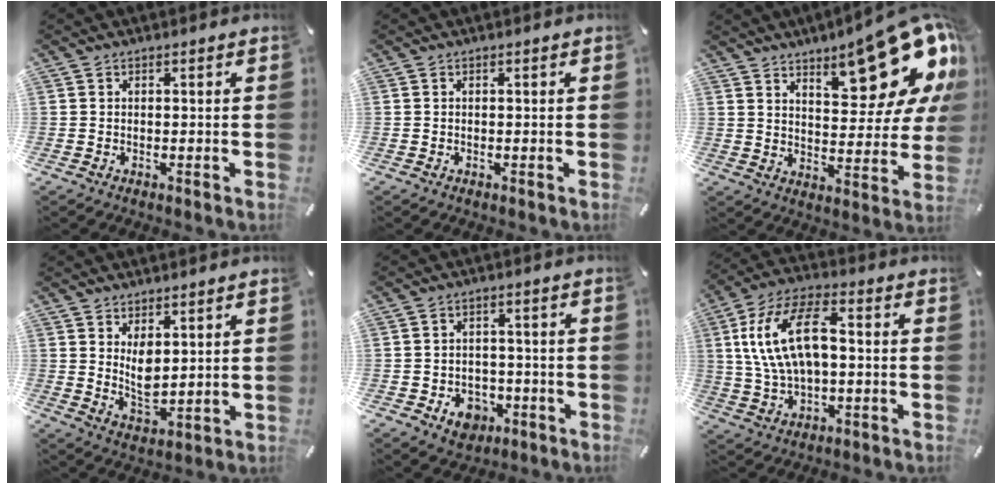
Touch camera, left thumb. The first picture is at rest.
{"total": 0.0}
{"total": 20.0, "force": [13.9, 6.9, 12.7], "torque": [-0.158, -0.103, 0.227]}
{"total": 6.2, "force": [2.3, 3.6, 4.5], "torque": [-0.089, -0.017, 0.039]}
{"total": 6.7, "force": [-2.8, 5.4, 2.6], "torque": [-0.031, 0.018, -0.049]}
{"total": 15.2, "force": [2.2, 8.6, 12.3], "torque": [-0.256, 0.016, 0.041]}